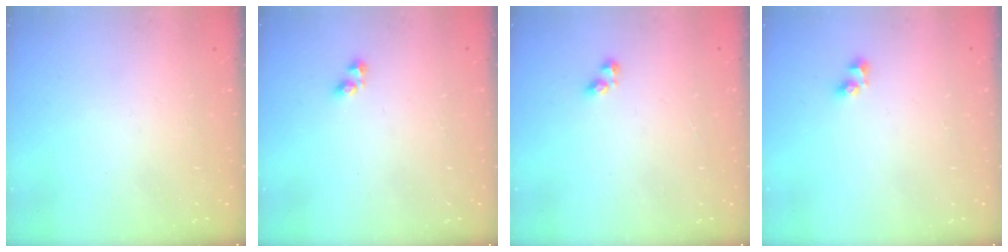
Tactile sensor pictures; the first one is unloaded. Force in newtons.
{"total": 2.7, "press": 2.7, "slide": 0.4}
{"total": 2.8, "press": 2.8, "slide": 0.6}
{"total": 4.0, "press": 4.0, "slide": 0.4}